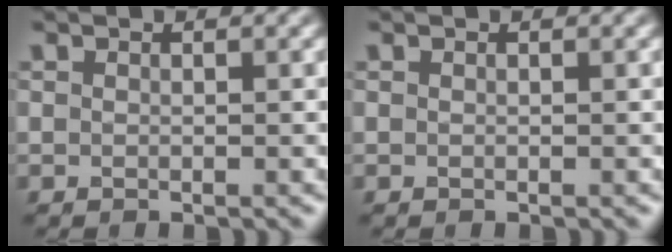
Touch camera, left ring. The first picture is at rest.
{"total": 0.0}